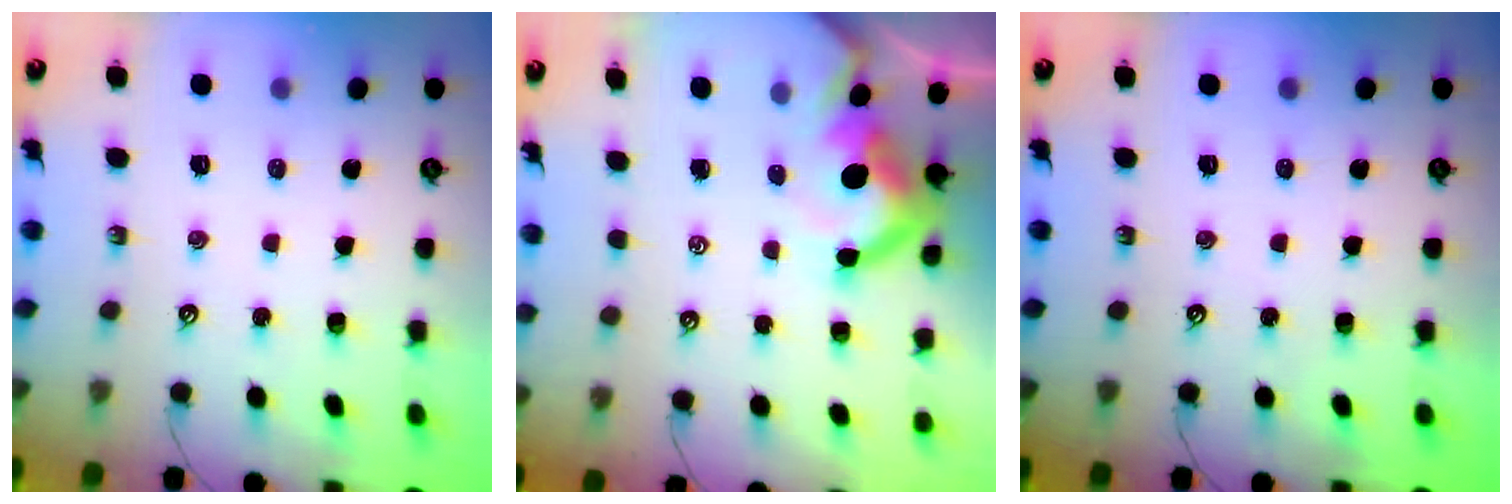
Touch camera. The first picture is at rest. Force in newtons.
{"total": 8.6, "press": 8.4, "slide": 1.6}
{"total": 0.0}